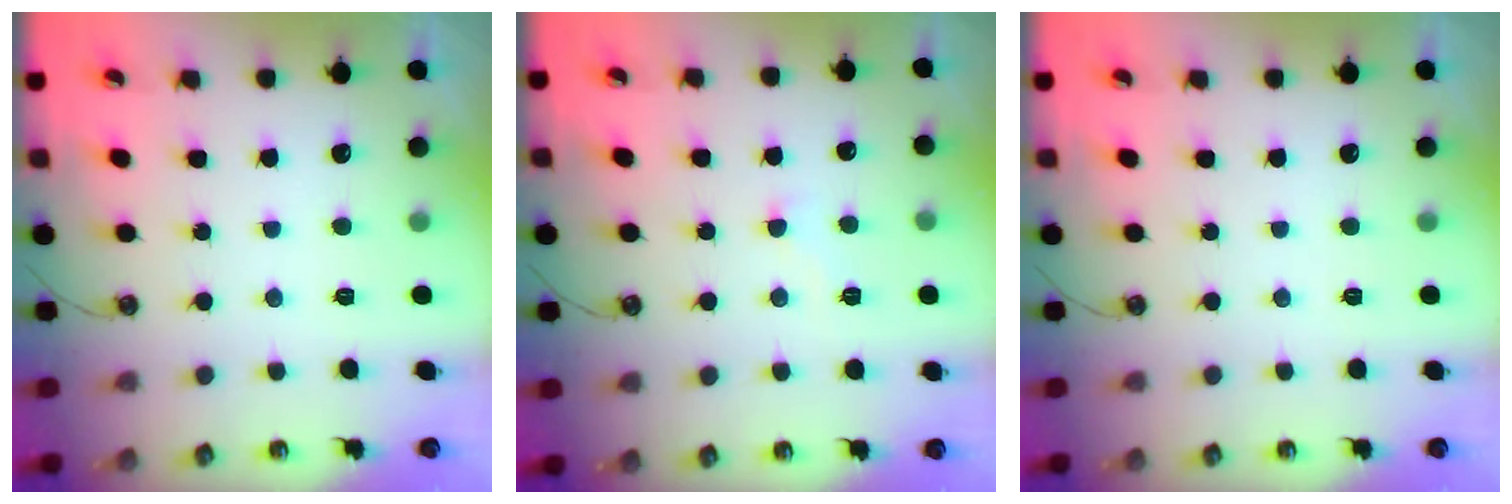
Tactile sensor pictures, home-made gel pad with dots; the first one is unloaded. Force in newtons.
{"total": 3.9, "press": 3.9, "slide": 0.5}
{"total": 0.0}